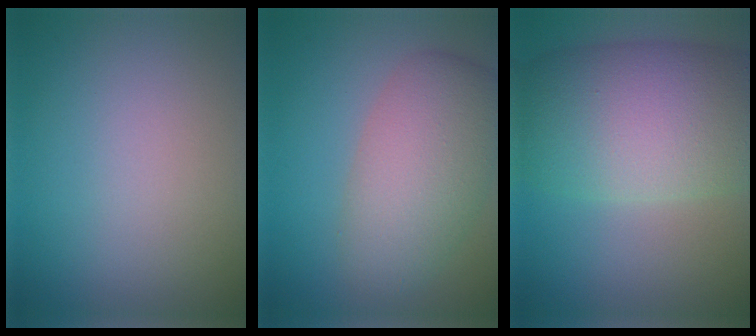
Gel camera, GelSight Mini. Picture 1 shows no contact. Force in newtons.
{"total": 6.1, "press": 6.1, "slide": 0.4}
{"total": 11.5, "press": 11.5, "slide": 0.5}